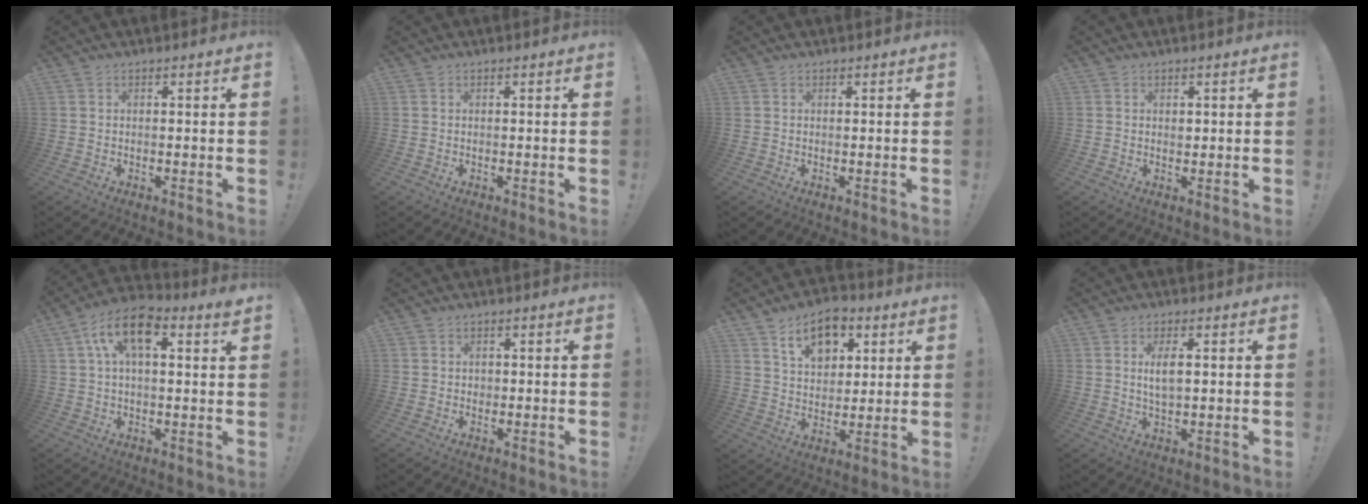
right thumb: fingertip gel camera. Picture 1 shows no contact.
{"total": 0.0}
{"total": 0.5, "force": [0.0, 0.2, -0.5], "torque": [0.010, 0.000, 0.000]}
{"total": 0.9, "force": [0.3, 0.8, 0.3], "torque": [0.006, -0.002, 0.003]}
{"total": 10.9, "force": [4.0, 5.2, 8.7], "torque": [-0.152, 0.006, 0.074]}
{"total": 1.2, "force": [0.0, 1.1, 0.4], "torque": [-0.003, 0.002, -0.002]}
{"total": 12.2, "force": [6.5, 8.1, 6.4], "torque": [-0.093, -0.024, 0.120]}
{"total": 5.1, "force": [0.9, 2.0, 4.6], "torque": [-0.079, -0.007, 0.010]}